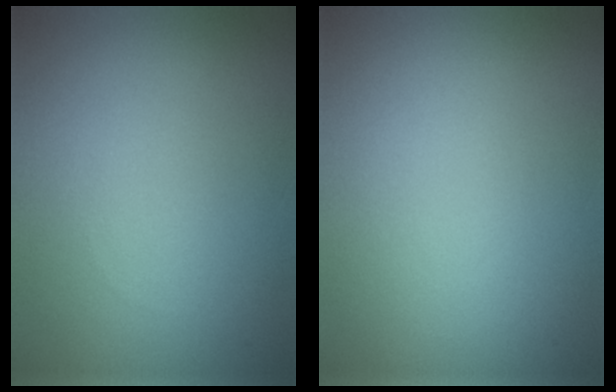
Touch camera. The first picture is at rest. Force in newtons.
{"total": 0.0}